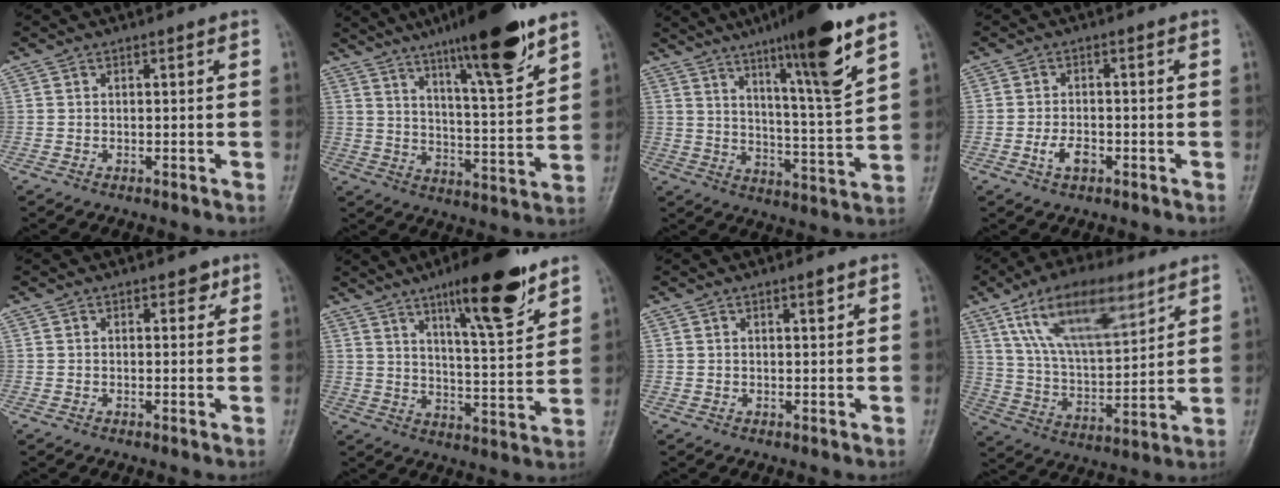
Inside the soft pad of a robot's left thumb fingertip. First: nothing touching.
{"total": 17.2, "force": [11.4, 2.6, 12.7], "torque": [-0.180, -0.058, 0.181]}
{"total": 16.3, "force": [9.8, 1.1, 12.9], "torque": [-0.196, -0.055, 0.156]}
{"total": 3.5, "force": [-1.5, 2.0, 2.5], "torque": [-0.046, 0.008, -0.026]}
{"total": 2.0, "force": [1.2, 1.2, 1.1], "torque": [0.001, -0.003, 0.013]}
{"total": 15.3, "force": [9.8, 3.2, 11.3], "torque": [-0.153, -0.057, 0.155]}
{"total": 1.7, "force": [1.1, 0.4, 1.2], "torque": [-0.014, -0.005, 0.017]}
{"total": 19.7, "force": [10.6, 8.0, 14.5], "torque": [-0.221, -0.032, 0.195]}